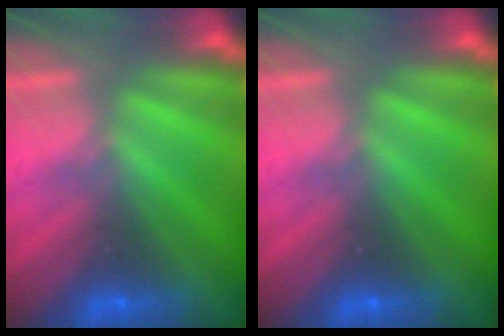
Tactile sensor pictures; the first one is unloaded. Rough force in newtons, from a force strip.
{"total": 0.0}